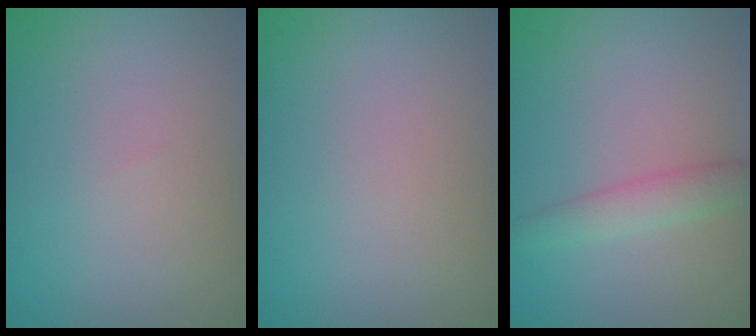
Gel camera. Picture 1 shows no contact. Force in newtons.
{"total": 0.0}
{"total": 2.3, "press": 2.3, "slide": 0.0}